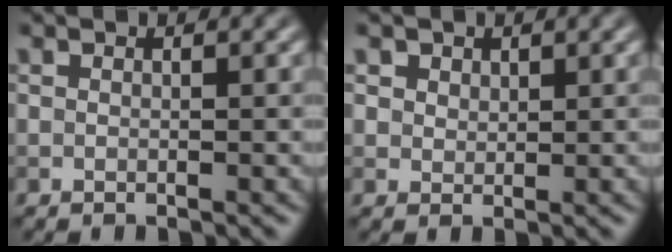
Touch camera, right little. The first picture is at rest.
{"total": 2.2, "force": [1.5, 1.5, 0.7], "torque": [-0.021, -0.002, 0.028]}